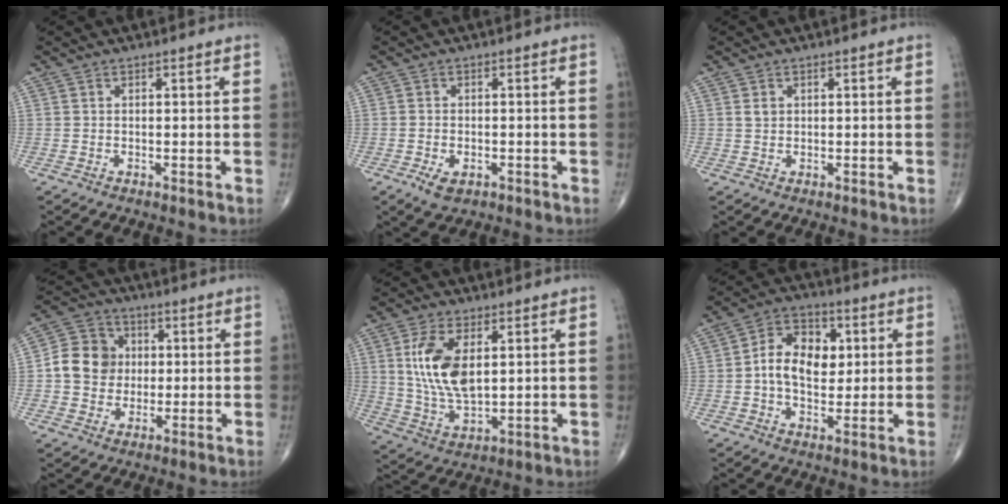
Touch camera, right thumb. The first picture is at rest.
{"total": 3.5, "force": [-1.5, 2.0, 2.4], "torque": [-0.041, 0.001, -0.021]}
{"total": 1.4, "force": [0.5, 1.1, 0.7], "torque": [-0.009, -0.001, 0.010]}
{"total": 10.3, "force": [0.3, 9.2, 4.6], "torque": [-0.058, 0.016, -0.003]}
{"total": 12.3, "force": [2.9, 6.3, 10.1], "torque": [-0.193, -0.017, 0.062]}
{"total": 11.3, "force": [1.0, 7.8, 8.1], "torque": [-0.109, 0.013, 0.010]}